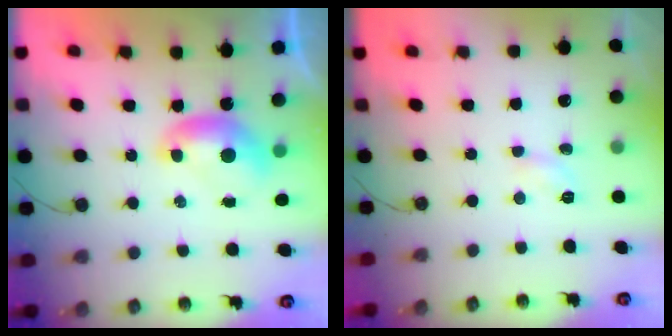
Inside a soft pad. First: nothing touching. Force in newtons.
{"total": 2.7, "press": 2.7, "slide": 0.5}